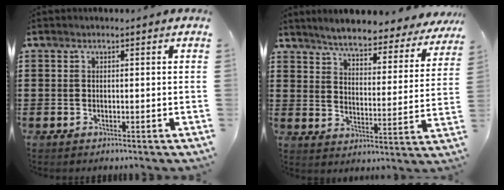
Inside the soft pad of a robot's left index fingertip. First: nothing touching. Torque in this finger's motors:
{"motor_torque": [0.50, 0.51, 0.88, 0.21]}